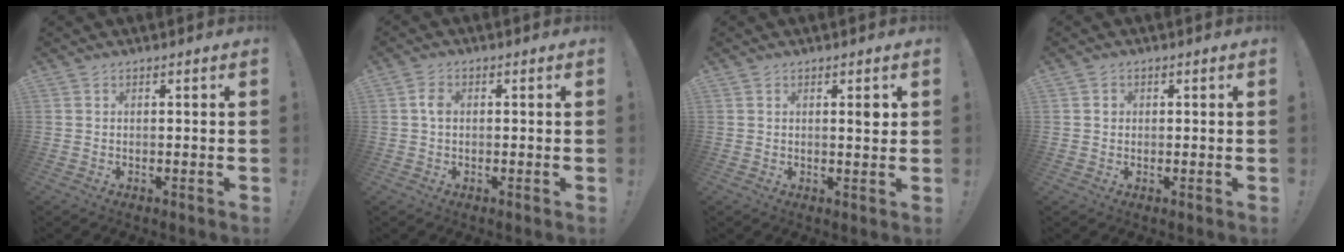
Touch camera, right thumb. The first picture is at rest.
{"total": 3.0, "force": [0.2, 2.1, 2.2], "torque": [-0.042, 0.009, 0.003]}
{"total": 2.7, "force": [1.2, 0.8, 2.3], "torque": [-0.025, -0.007, 0.013]}
{"total": 1.4, "force": [-0.1, 1.4, 0.4], "torque": [0.000, 0.002, -0.004]}